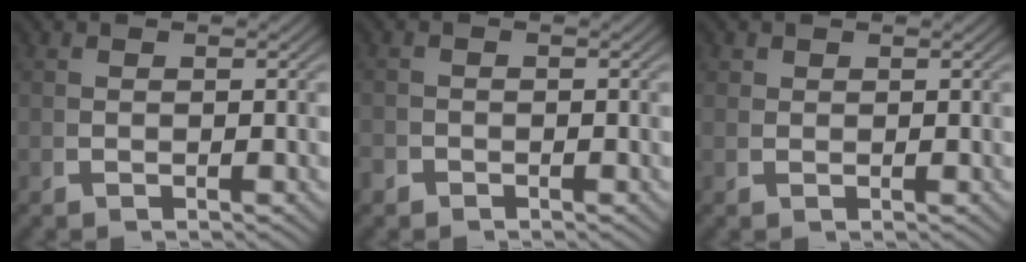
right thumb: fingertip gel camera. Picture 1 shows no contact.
{"total": 1.0, "force": [-0.9, 0.4, -0.2], "torque": [0.008, -0.005, -0.017]}
{"total": 0.9, "force": [0.8, 0.5, 0.1], "torque": [-0.003, -0.004, 0.020]}